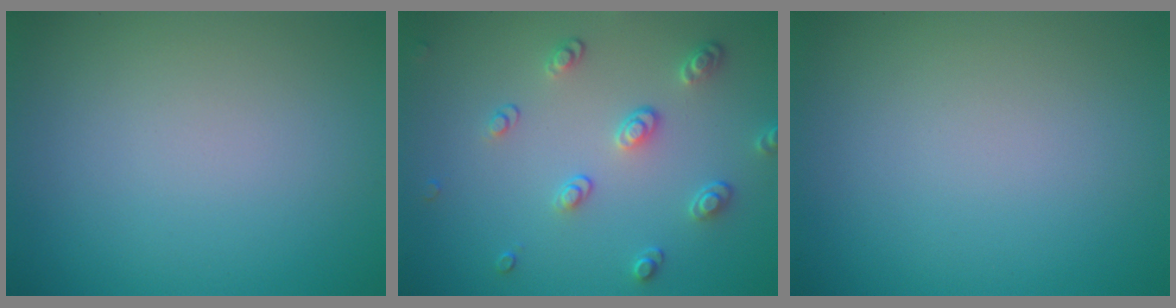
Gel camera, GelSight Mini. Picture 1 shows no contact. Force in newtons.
{"total": 2.8, "press": 2.5, "slide": 1.1}
{"total": 0.0}